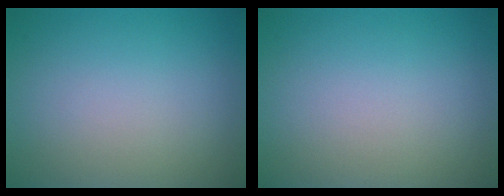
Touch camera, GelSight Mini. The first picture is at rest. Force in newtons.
{"total": 0.0}